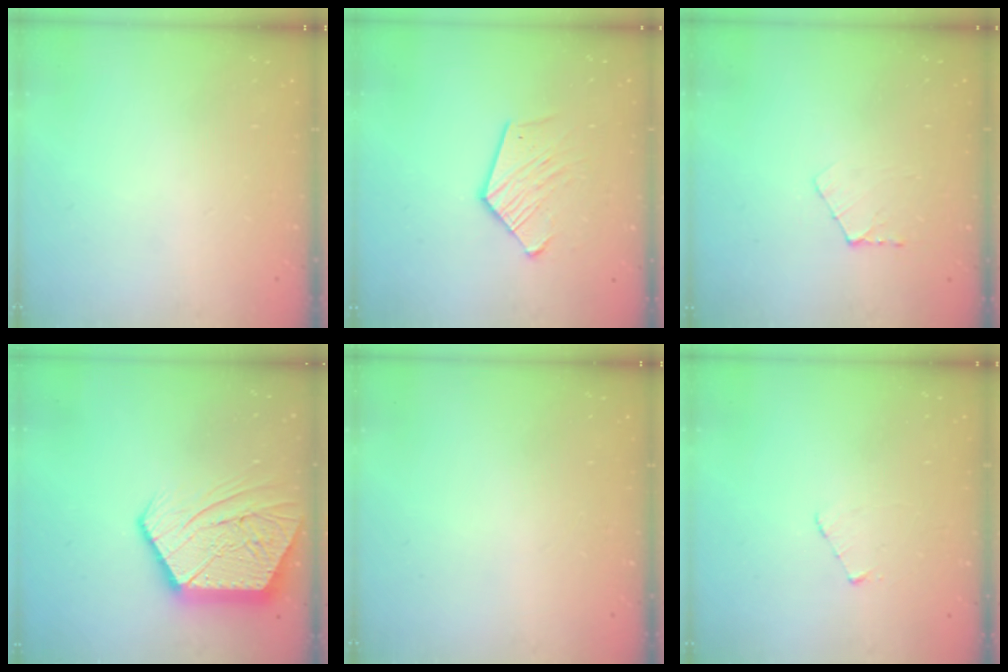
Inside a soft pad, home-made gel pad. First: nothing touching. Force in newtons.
{"total": 10.3, "press": 10.2, "slide": 0.7}
{"total": 4.8, "press": 4.7, "slide": 0.5}
{"total": 16.0, "press": 16.0, "slide": 0.9}
{"total": 0.0}
{"total": 2.6, "press": 2.6, "slide": 0.3}